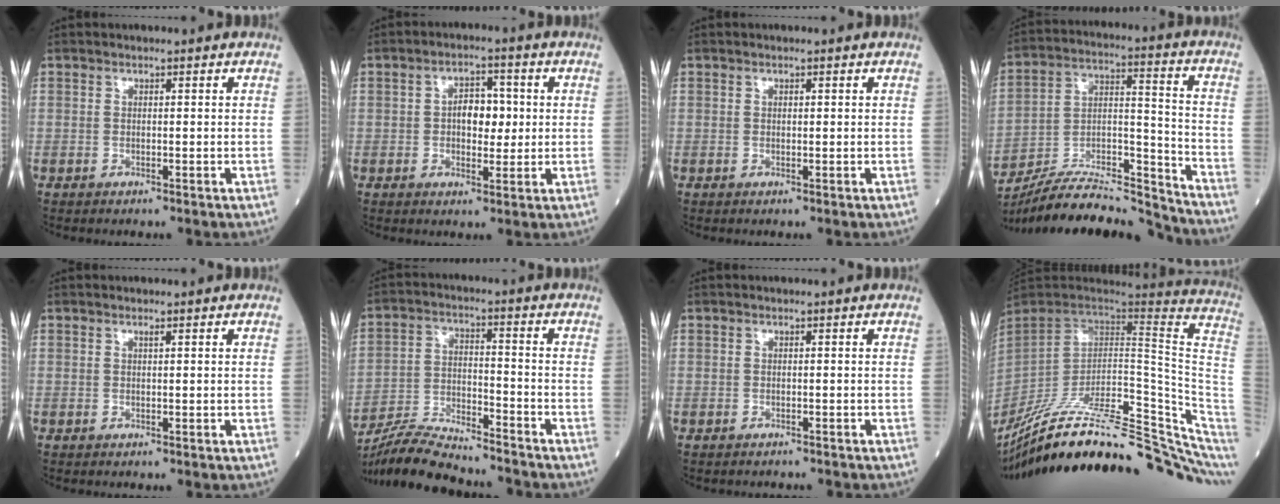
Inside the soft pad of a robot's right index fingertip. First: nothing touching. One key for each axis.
{"total": 5.2, "fx": 0.3, "fy": 2.9, "fz": 4.3, "tx": -0.066, "ty": 0.012, "tz": 0.005}
{"total": 0.0}
{"total": 20.8, "fx": -19.8, "fy": 2.0, "fz": 6.1, "tx": -0.121, "ty": 0.023, "tz": -0.331}
{"total": 0.0}
{"total": 11.9, "fx": -11.3, "fy": 0.9, "fz": 3.7, "tx": -0.065, "ty": -0.001, "tz": -0.196}
{"total": 2.5, "fx": -2.3, "fy": 1.0, "fz": -0.2, "tx": 0.003, "ty": 0.001, "tz": -0.036}
{"total": 33.5, "fx": -26.4, "fy": 4.5, "fz": 20.1, "tx": -0.221, "ty": -0.017, "tz": -0.385}